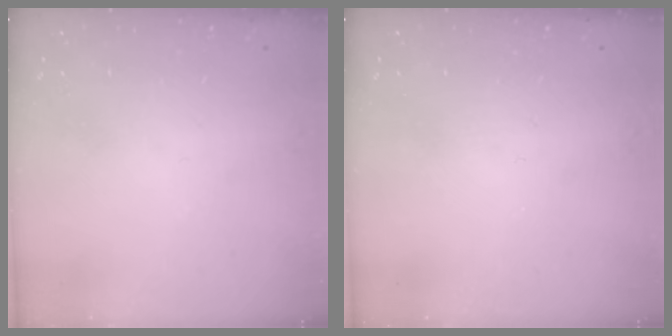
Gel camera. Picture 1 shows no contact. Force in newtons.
{"total": 0.0}